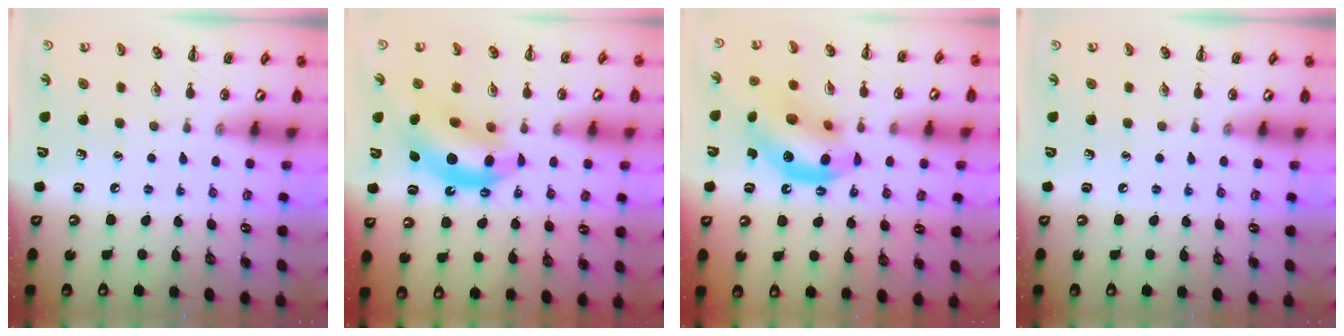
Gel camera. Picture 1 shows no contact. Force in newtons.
{"total": 12.6, "press": 12.2, "slide": 3.2}
{"total": 14.3, "press": 13.8, "slide": 3.6}
{"total": 0.0}